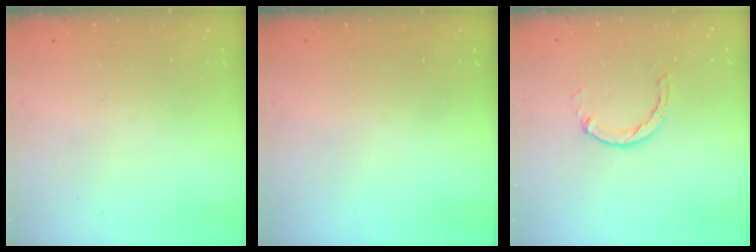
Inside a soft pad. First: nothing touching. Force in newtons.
{"total": 0.0}
{"total": 2.9, "press": 2.9, "slide": 0.4}